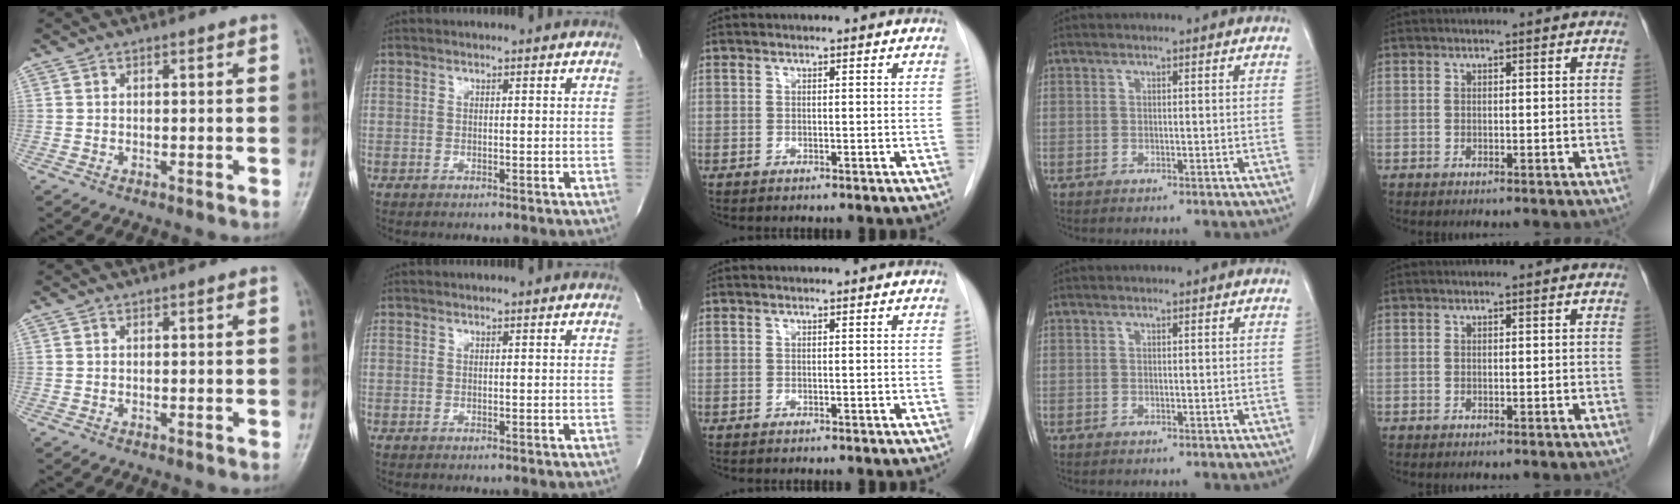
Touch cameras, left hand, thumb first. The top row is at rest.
{}